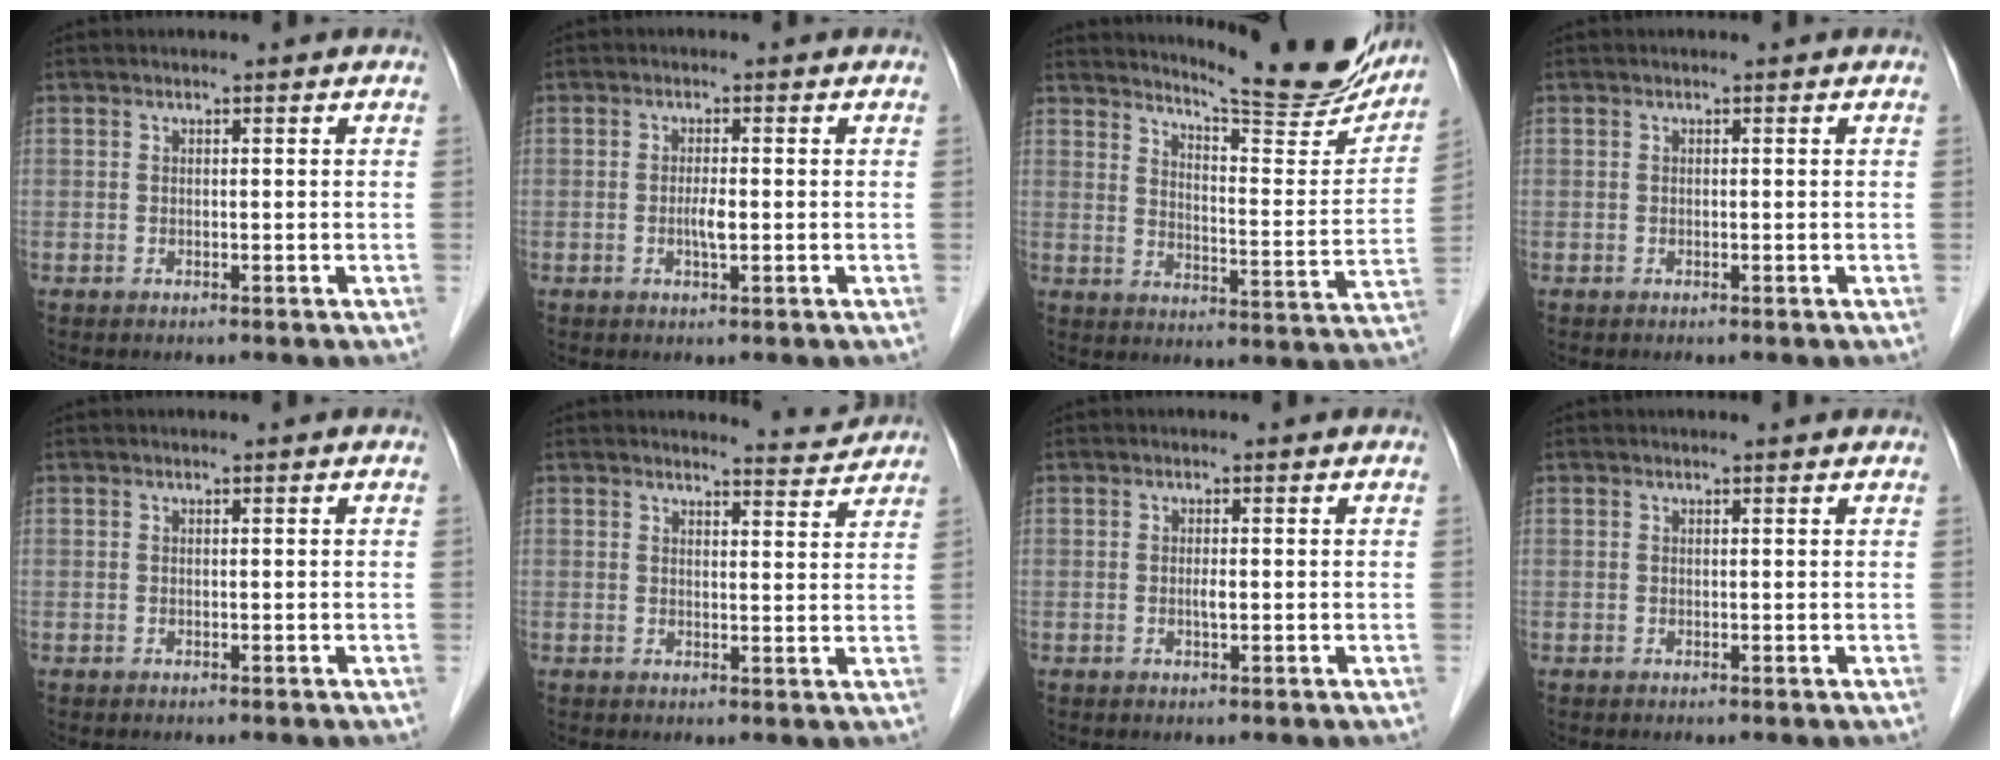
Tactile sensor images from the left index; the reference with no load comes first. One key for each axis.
{"total": 2.1, "fx": -0.6, "fy": 0.3, "fz": 2.0, "tx": -0.039, "ty": -0.004, "tz": -0.011}
{"total": 18.7, "fx": 17.3, "fy": 1.5, "fz": 6.9, "tx": -0.097, "ty": -0.078, "tz": 0.214}
{"total": 0.0}
{"total": 0.0}
{"total": 3.7, "fx": 3.6, "fy": 0.0, "fz": -0.6, "tx": -0.002, "ty": -0.020, "tz": 0.038}
{"total": 1.0, "fx": -0.3, "fy": 0.1, "fz": 1.0, "tx": -0.019, "ty": -0.005, "tz": -0.006}
{"total": 0.9, "fx": 0.9, "fy": 0.1, "fz": 0.2, "tx": -0.011, "ty": 0.001, "tz": 0.008}